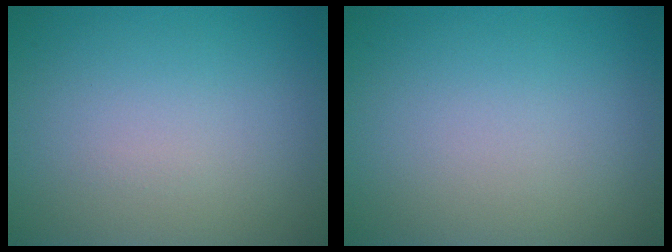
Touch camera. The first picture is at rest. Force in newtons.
{"total": 0.0}